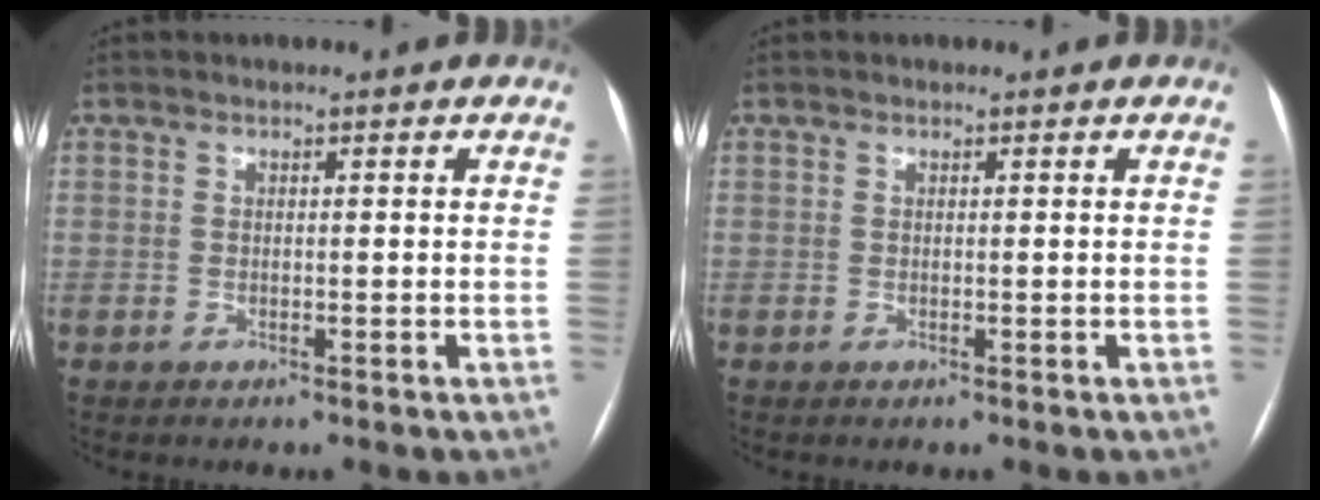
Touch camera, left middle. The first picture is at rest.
{"total": 0.0}